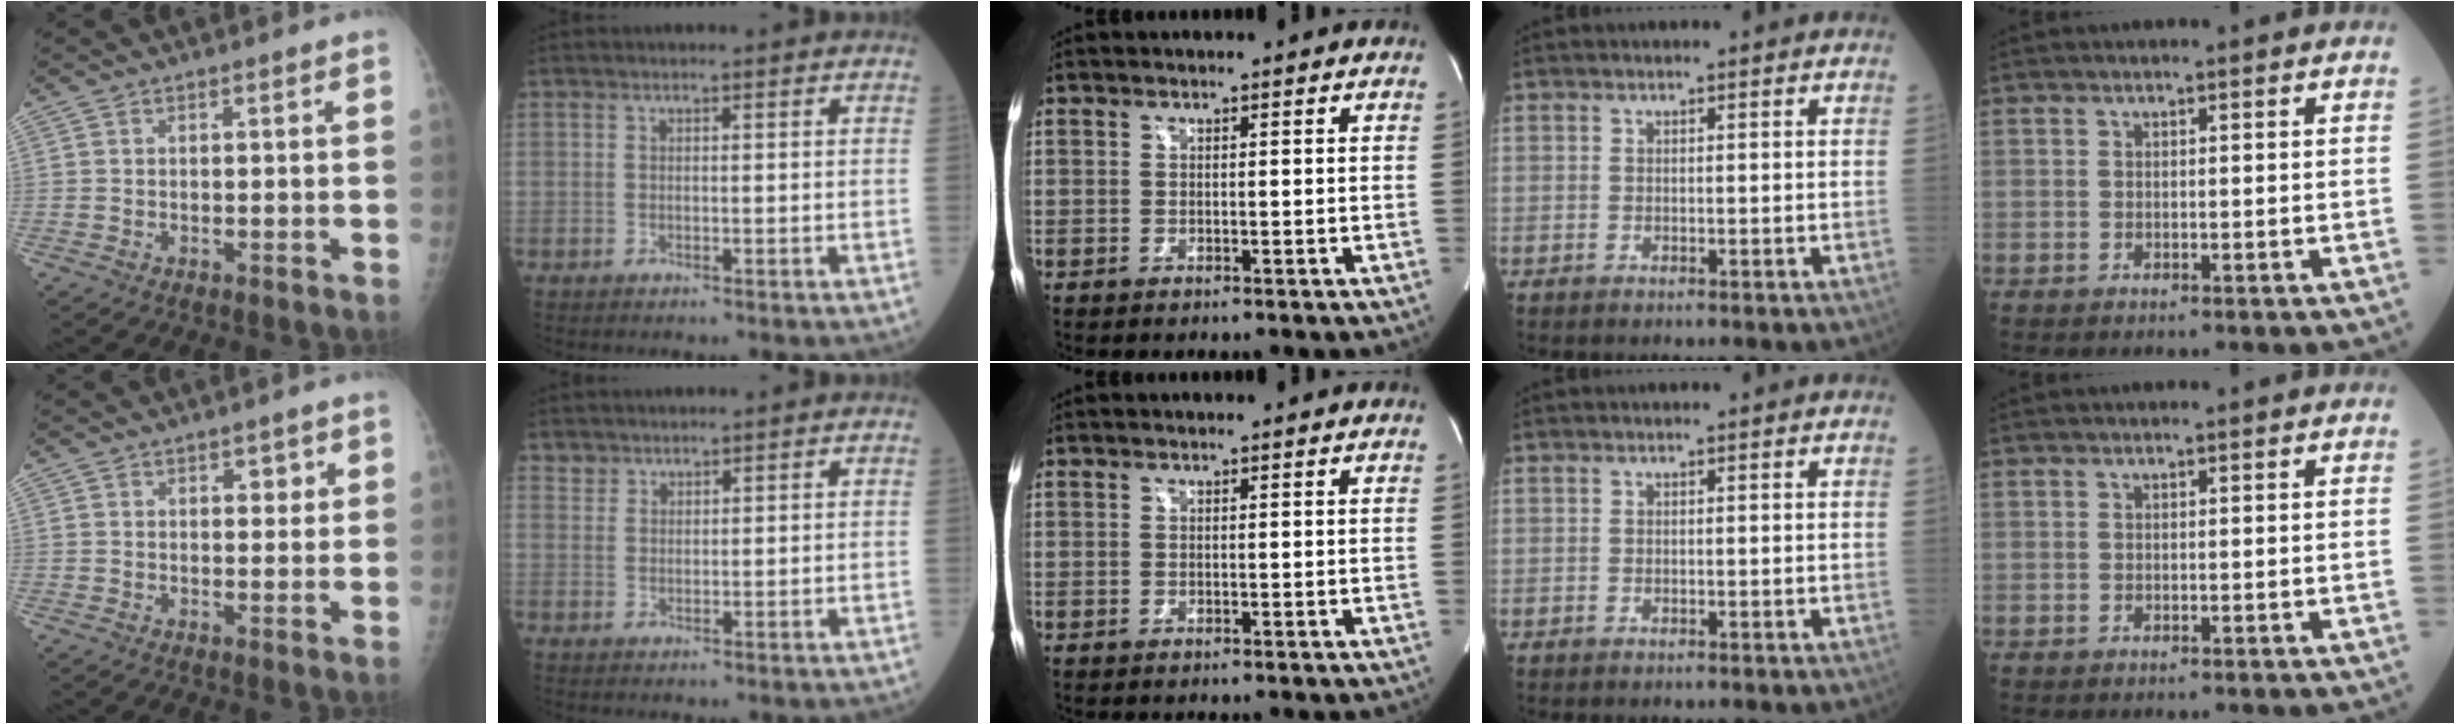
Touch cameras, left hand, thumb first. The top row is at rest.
{"thumb": {"total": 2.3, "force": [1.2, 1.3, 1.4], "torque": [0.004, -0.003, 0.016]}, "index": {"total": 1.5, "force": [1.4, 0.5, -0.2], "torque": [0.002, 0.007, 0.029]}}